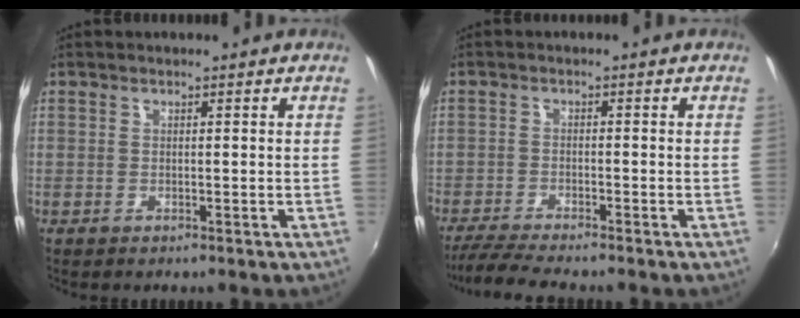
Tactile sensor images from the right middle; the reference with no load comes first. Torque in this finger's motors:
{"motor_torque": [1.12, -1.02, 0.33, 0.15]}